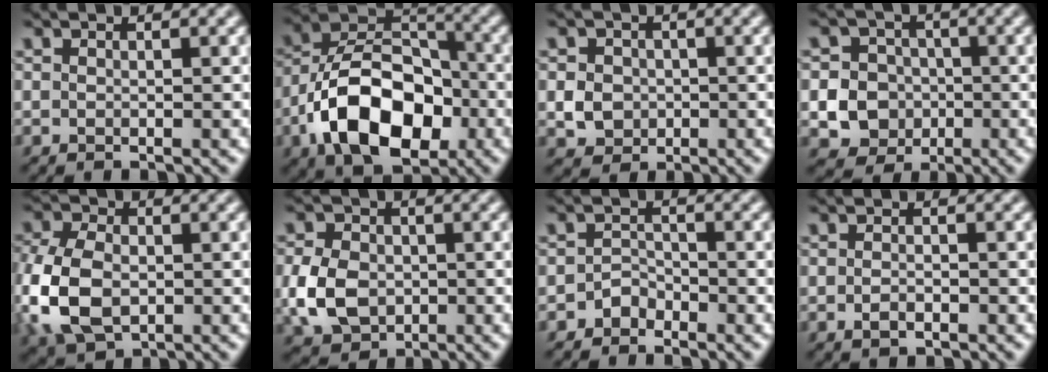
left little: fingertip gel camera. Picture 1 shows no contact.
{"total": 11.6, "force": [-4.8, 6.8, 8.1], "torque": [-0.147, 0.008, -0.093]}
{"total": 2.5, "force": [-0.5, 2.2, 1.1], "torque": [-0.020, 0.000, -0.011]}
{"total": 7.9, "force": [-2.2, 7.2, 2.3], "torque": [-0.039, -0.002, -0.064]}
{"total": 8.9, "force": [-1.9, 6.0, 6.3], "torque": [-0.166, -0.005, -0.042]}
{"total": 6.1, "force": [-1.2, 4.7, 3.8], "torque": [-0.095, -0.002, -0.030]}
{"total": 1.4, "force": [-1.2, 0.7, 0.2], "torque": [-0.002, 0.012, -0.022]}
{"total": 1.3, "force": [-0.7, 0.5, 1.0], "torque": [-0.021, 0.002, -0.014]}